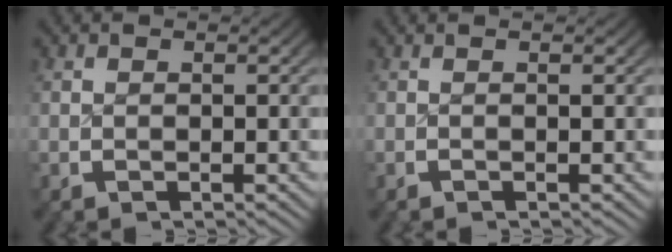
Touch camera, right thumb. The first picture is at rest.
{"total": 0.9, "force": [0.0, -0.8, -0.4], "torque": [0.008, 0.000, 0.002]}